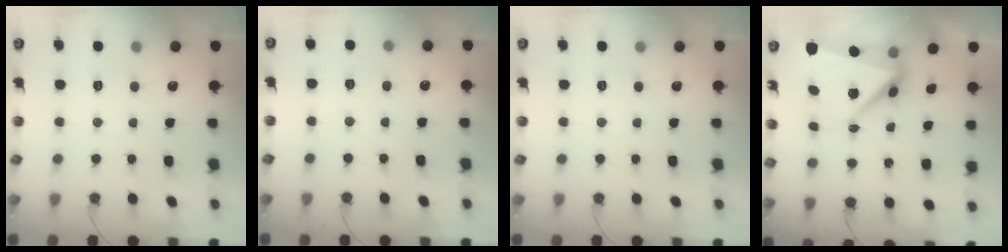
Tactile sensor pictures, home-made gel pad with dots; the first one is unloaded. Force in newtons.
{"total": 3.0, "press": 2.8, "slide": 1.0}
{"total": 0.0}
{"total": 8.6, "press": 8.4, "slide": 1.9}